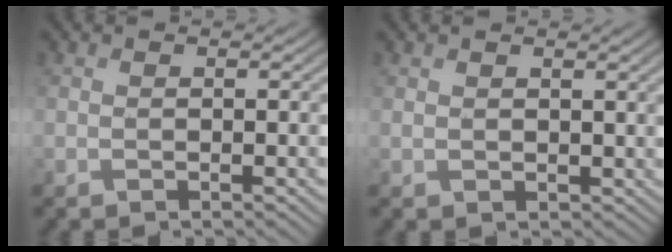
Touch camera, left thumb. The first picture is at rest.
{"total": 1.3, "force": [0.7, 1.0, 0.4], "torque": [-0.013, -0.003, 0.015]}